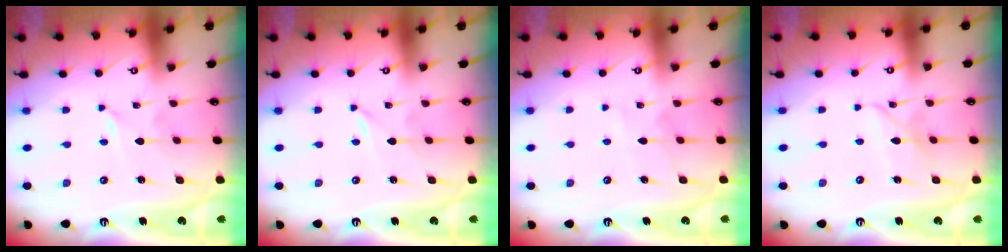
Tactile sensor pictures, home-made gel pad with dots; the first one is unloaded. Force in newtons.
{"total": 0.0}
{"total": 5.3, "press": 5.3, "slide": 0.4}
{"total": 5.2, "press": 5.2, "slide": 0.4}